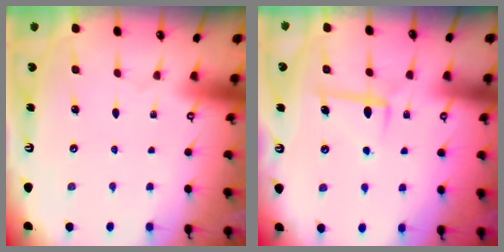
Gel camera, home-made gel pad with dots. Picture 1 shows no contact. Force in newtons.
{"total": 6.4, "press": 6.2, "slide": 1.8}